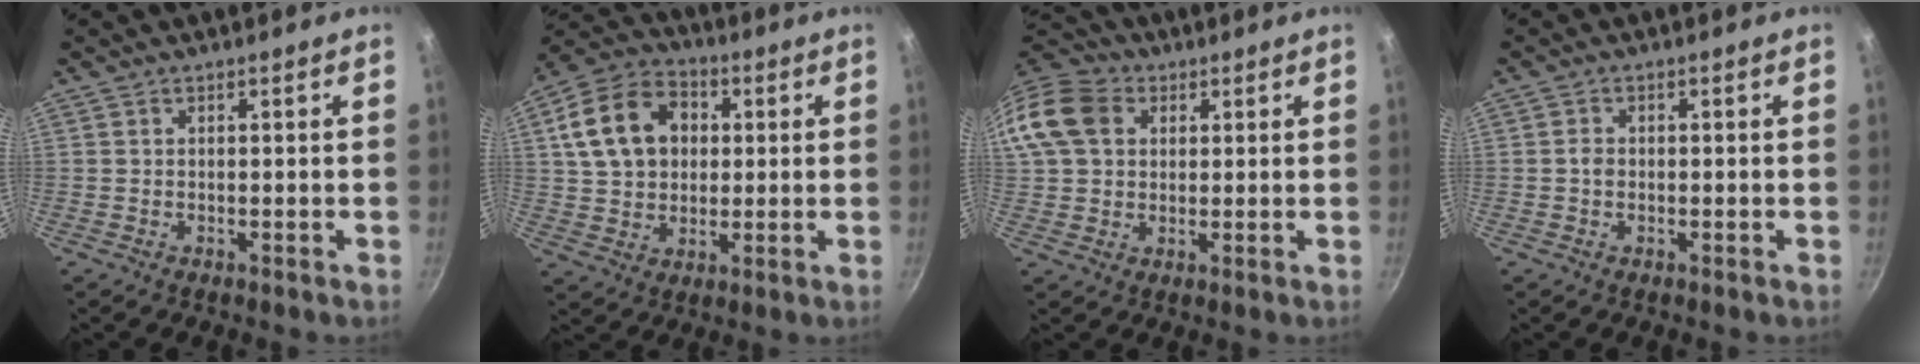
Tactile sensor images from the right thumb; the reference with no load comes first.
{"total": 15.9, "force": [3.5, 12.1, 9.6], "torque": [-0.146, 0.018, 0.052]}
{"total": 14.2, "force": [3.9, 11.3, 7.7], "torque": [-0.153, 0.022, 0.058]}
{"total": 1.5, "force": [-0.1, 1.3, 0.9], "torque": [-0.014, 0.006, -0.003]}